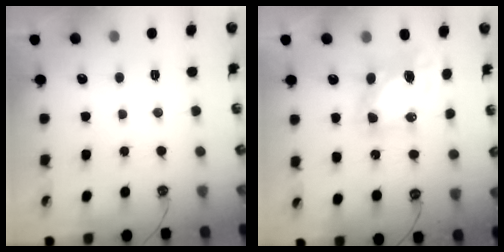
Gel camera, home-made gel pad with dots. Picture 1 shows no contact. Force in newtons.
{"total": 8.2, "press": 8.2, "slide": 0.3}